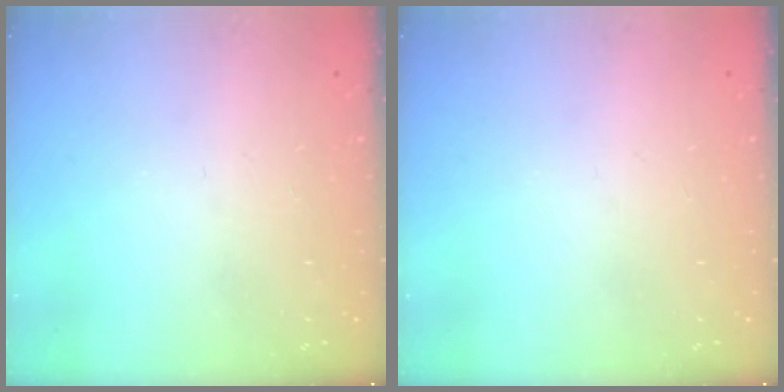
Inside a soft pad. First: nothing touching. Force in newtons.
{"total": 0.0}